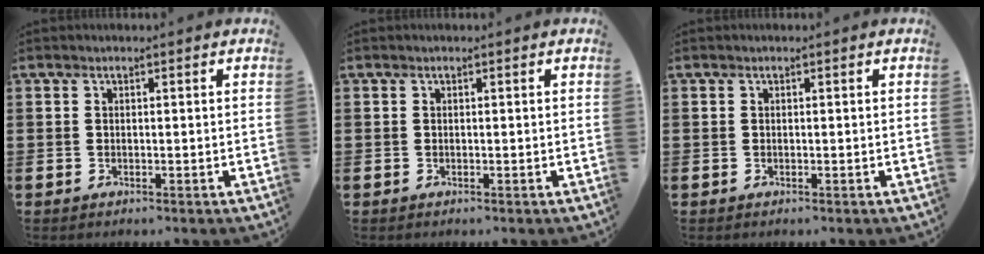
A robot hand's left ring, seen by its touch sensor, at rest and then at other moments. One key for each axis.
{"total": 0.0}
{"total": 0.0}